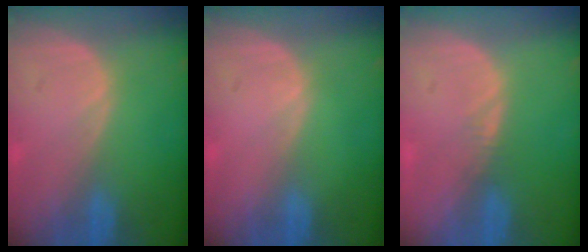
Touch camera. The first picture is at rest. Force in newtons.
{"total": 0.0}
{"total": 0.8, "press": 0.8, "slide": 0.1}